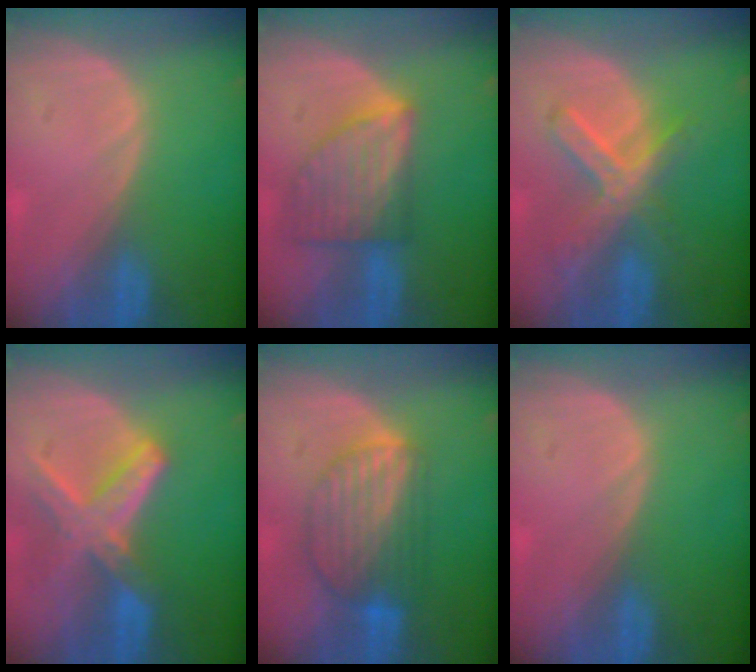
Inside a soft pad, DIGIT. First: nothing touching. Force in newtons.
{"total": 7.8, "press": 7.1, "slide": 3.3}
{"total": 7.4, "press": 6.4, "slide": 3.8}
{"total": 8.3, "press": 7.3, "slide": 4.0}
{"total": 7.7, "press": 7.1, "slide": 3.0}
{"total": 0.0}